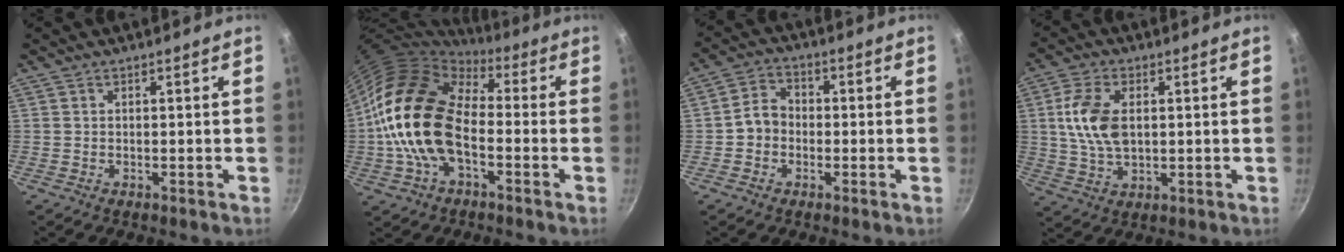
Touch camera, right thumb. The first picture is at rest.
{"total": 18.7, "force": [-2.1, 11.6, 14.5], "torque": [-0.248, 0.029, -0.053]}
{"total": 5.5, "force": [-0.9, 4.6, 2.8], "torque": [-0.021, 0.020, -0.029]}
{"total": 10.2, "force": [1.6, 6.0, 8.1], "torque": [-0.152, -0.002, 0.030]}